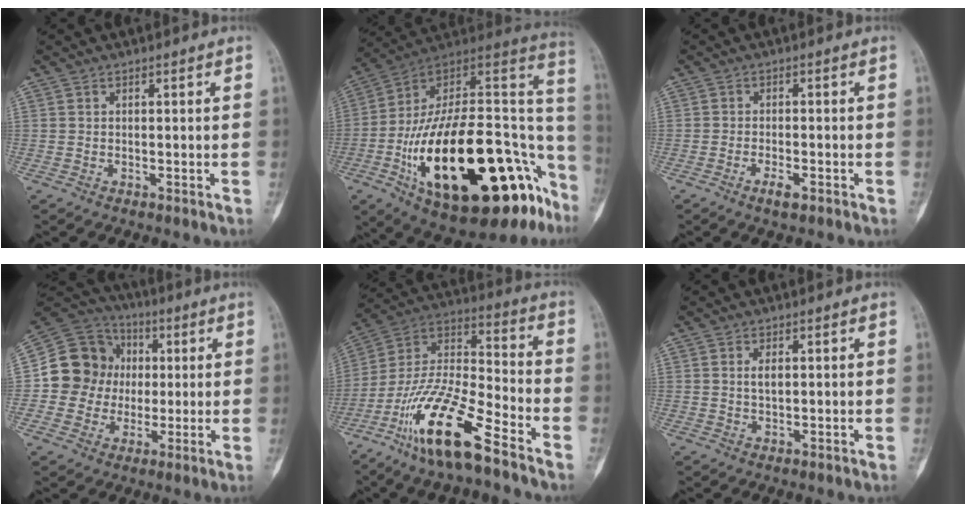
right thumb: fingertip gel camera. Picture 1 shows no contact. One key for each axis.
{"total": 38.9, "fx": -13.0, "fy": 17.2, "fz": 32.4, "tx": -0.418, "ty": 0.062, "tz": -0.197}
{"total": 2.6, "fx": -1.5, "fy": 0.9, "fz": 2.0, "tx": -0.038, "ty": 0.005, "tz": -0.028}
{"total": 13.9, "fx": 0.8, "fy": 13.0, "fz": 4.8, "tx": -0.053, "ty": 0.024, "tz": 0.015}
{"total": 19.3, "fx": -12.0, "fy": 4.7, "fz": 14.3, "tx": -0.288, "ty": 0.065, "tz": -0.224}
{"total": 2.0, "fx": 0.5, "fy": 1.0, "fz": 1.7, "tx": -0.027, "ty": -0.004, "tz": 0.010}